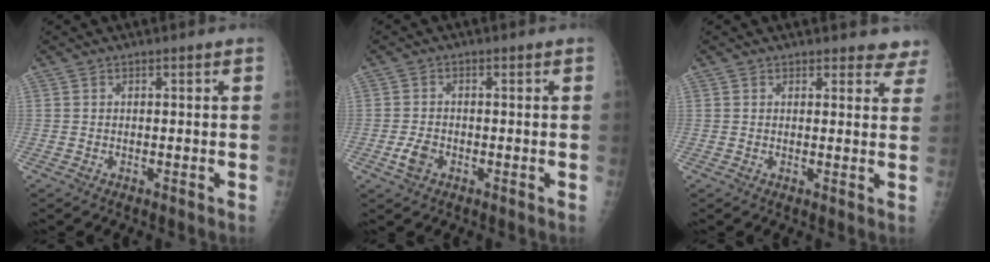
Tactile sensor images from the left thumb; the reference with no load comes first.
{"total": 3.2, "force": [-1.3, 2.2, 2.0], "torque": [-0.039, 0.004, -0.023]}
{"total": 5.0, "force": [4.5, 2.2, 0.0], "torque": [0.045, -0.023, 0.027]}